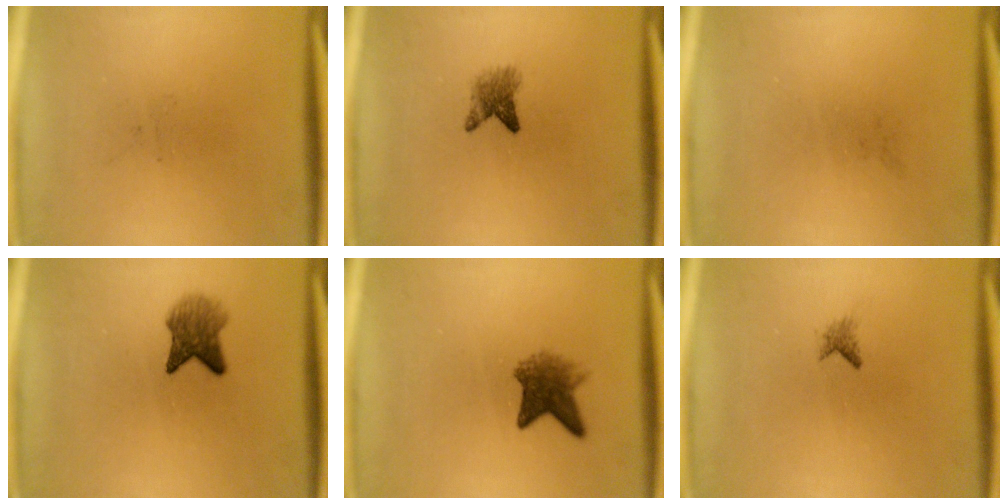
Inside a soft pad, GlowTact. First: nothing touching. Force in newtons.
{"total": 2.7}
{"total": 0.0}
{"total": 4.2}
{"total": 4.3}
{"total": 0.9}